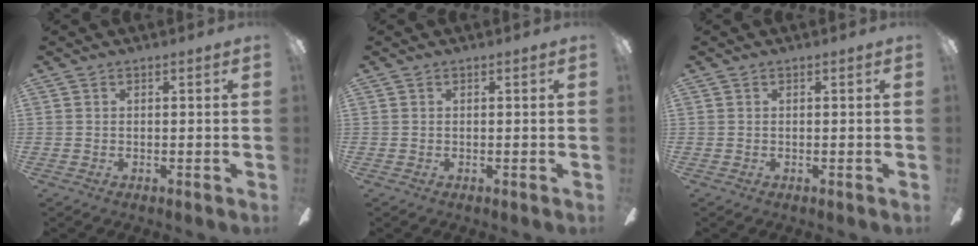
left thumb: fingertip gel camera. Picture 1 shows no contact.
{"total": 0.0}
{"total": 0.0}